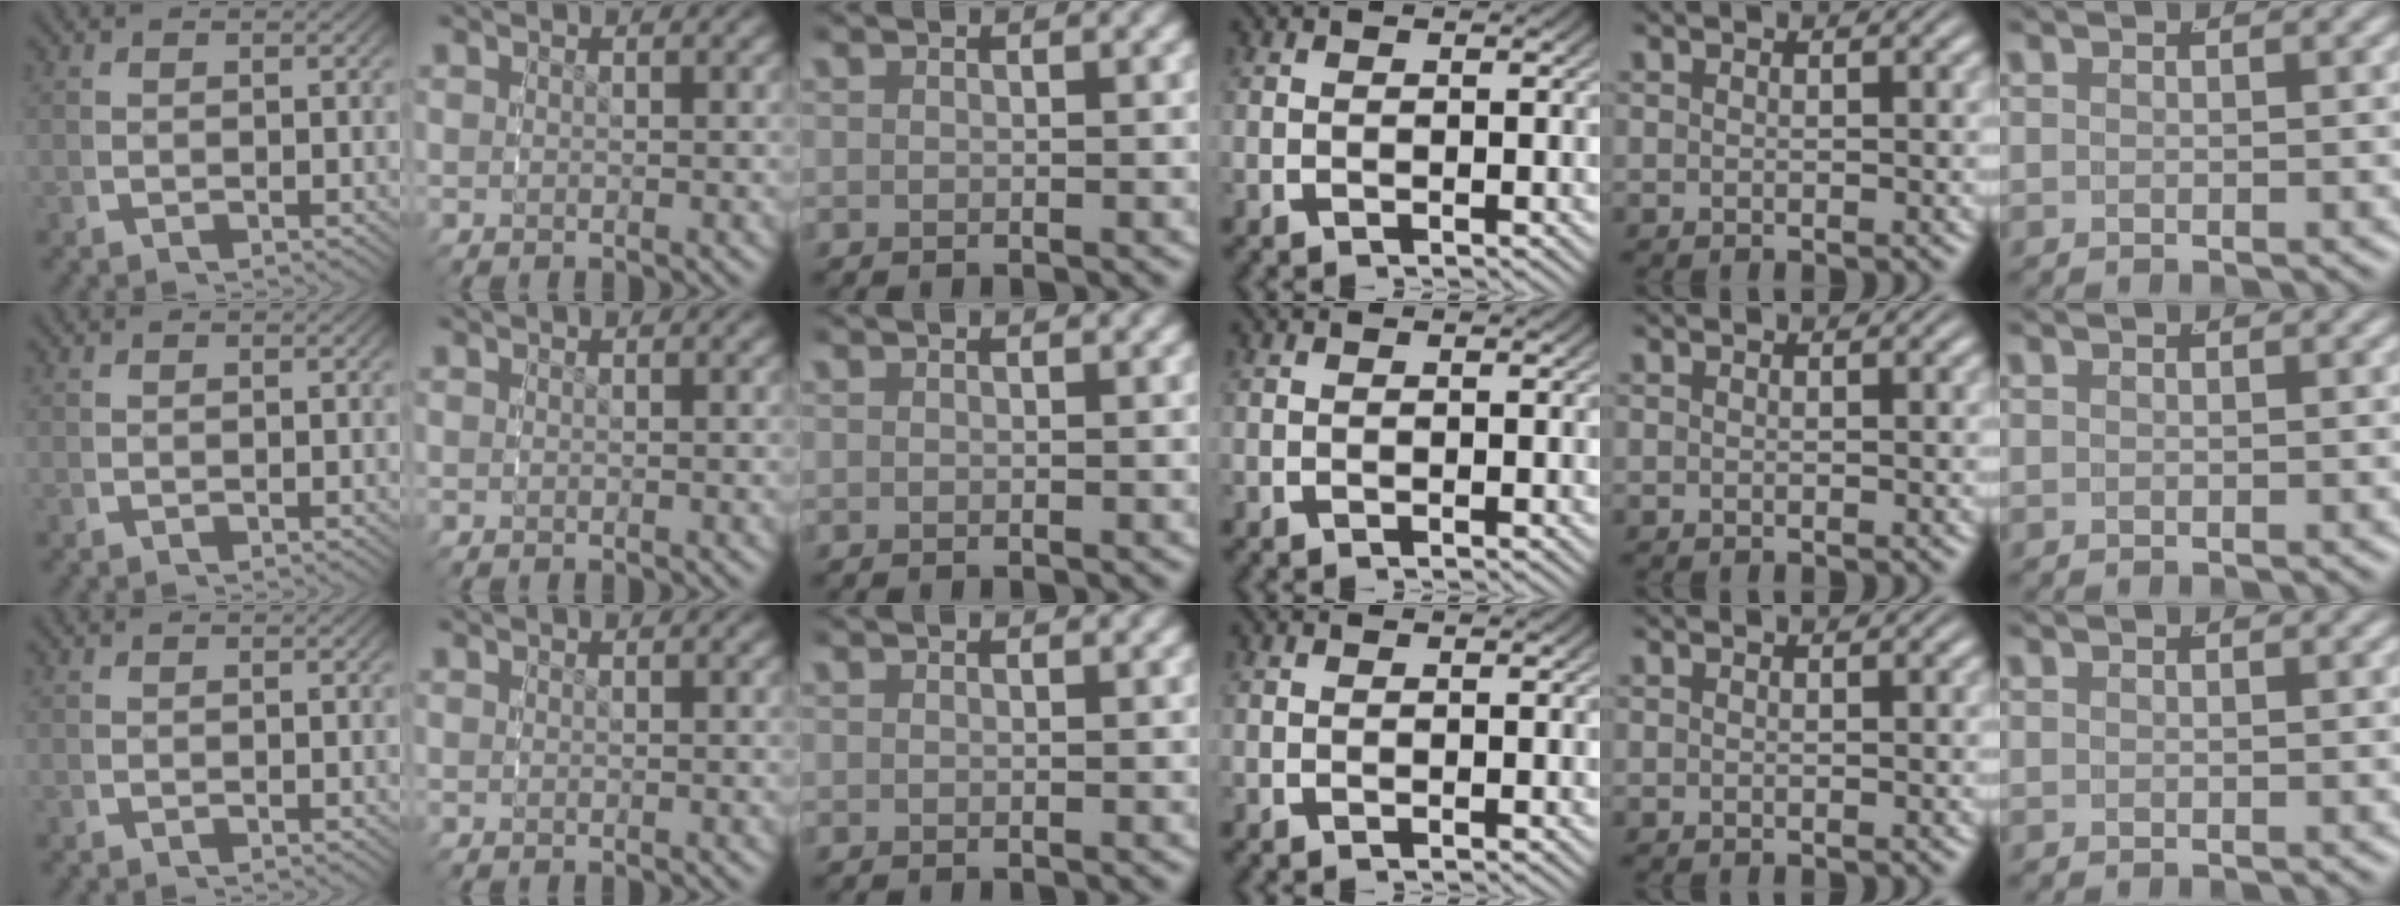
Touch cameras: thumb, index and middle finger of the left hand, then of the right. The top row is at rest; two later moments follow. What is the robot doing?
{"motion": "reach", "object": "backpack"}